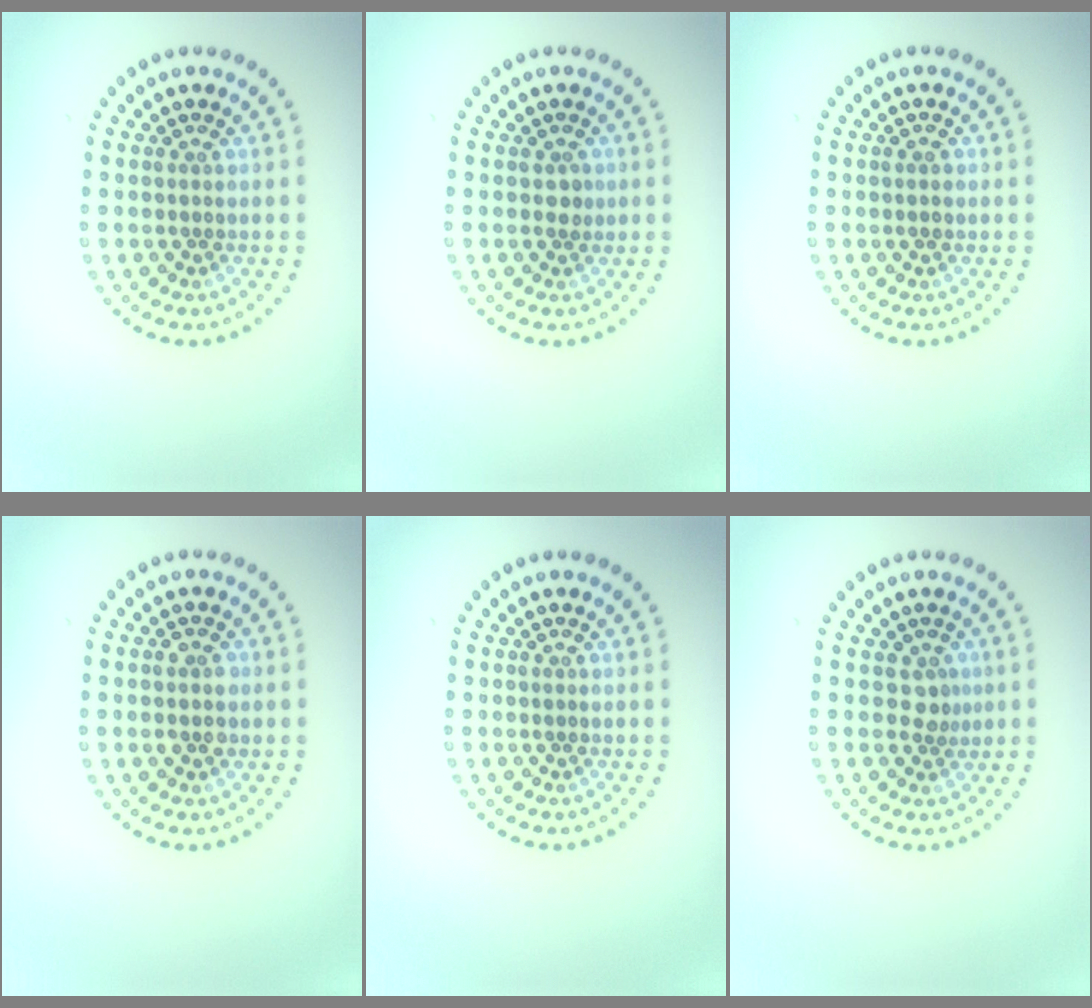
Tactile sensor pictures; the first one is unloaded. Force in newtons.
{"total": 0.8, "press": 0.8, "slide": 0.2}
{"total": 1.1, "press": 1.1, "slide": 0.0}
{"total": 2.0, "press": 2.0, "slide": 0.1}
{"total": 0.0}
{"total": 1.5, "press": 1.1, "slide": 1.0}